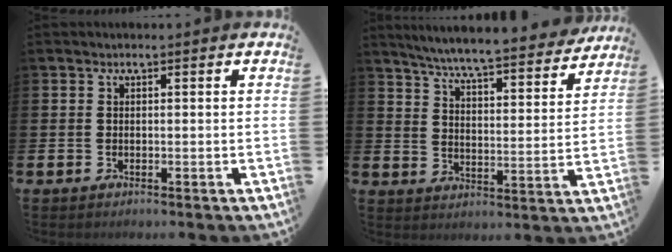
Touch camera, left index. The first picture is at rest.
{"total": 6.9, "force": [6.5, -0.1, 2.2], "torque": [-0.062, -0.054, 0.107]}